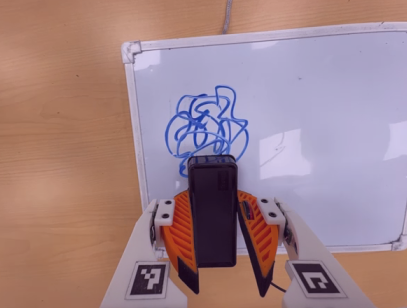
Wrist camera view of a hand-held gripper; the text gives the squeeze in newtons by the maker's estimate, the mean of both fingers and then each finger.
{"total": 5.9, "left": 5.6, "right": 6.2}